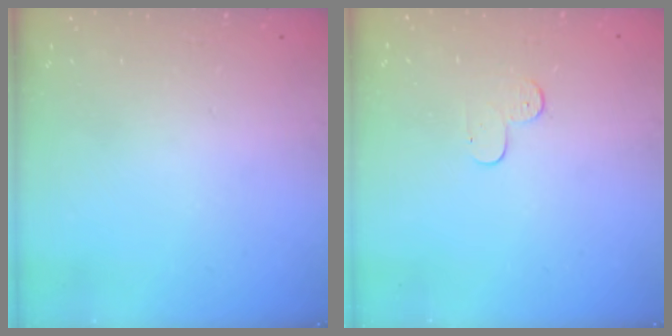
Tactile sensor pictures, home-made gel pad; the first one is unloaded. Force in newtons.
{"total": 3.9, "press": 3.8, "slide": 0.3}